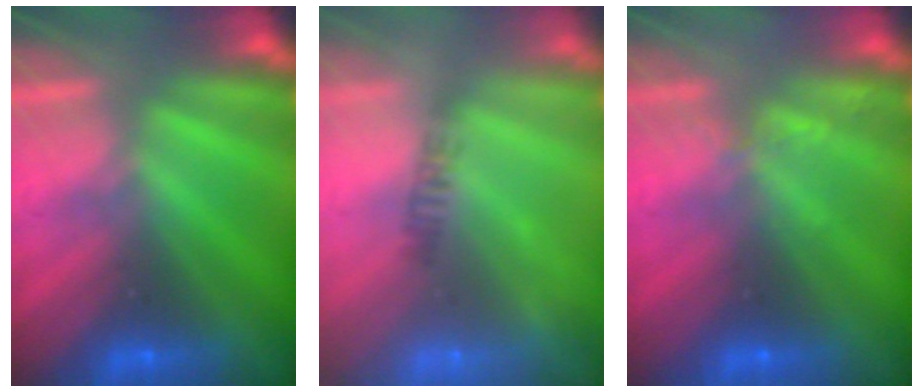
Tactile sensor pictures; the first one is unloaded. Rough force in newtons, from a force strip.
{"total": 2.5}
{"total": 2.1}